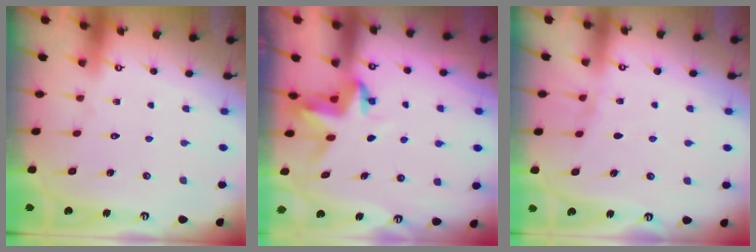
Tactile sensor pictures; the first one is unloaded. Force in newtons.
{"total": 3.9, "press": 3.9, "slide": 0.3}
{"total": 2.9, "press": 2.8, "slide": 0.7}